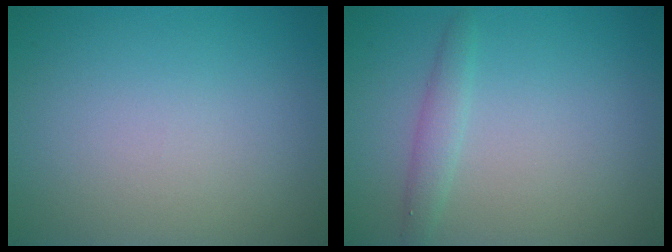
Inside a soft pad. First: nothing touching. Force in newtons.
{"total": 1.6, "press": 1.6, "slide": 0.1}